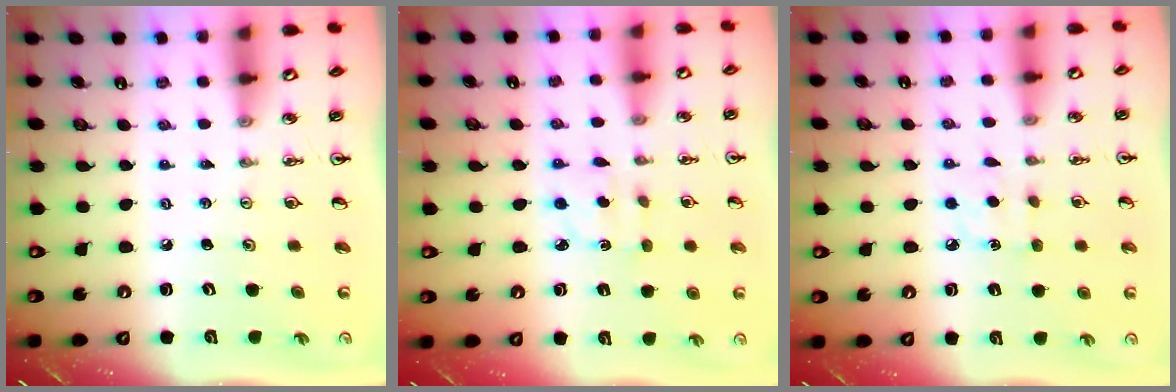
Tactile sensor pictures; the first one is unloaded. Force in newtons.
{"total": 2.6, "press": 2.5, "slide": 0.7}
{"total": 5.8, "press": 5.8, "slide": 0.7}